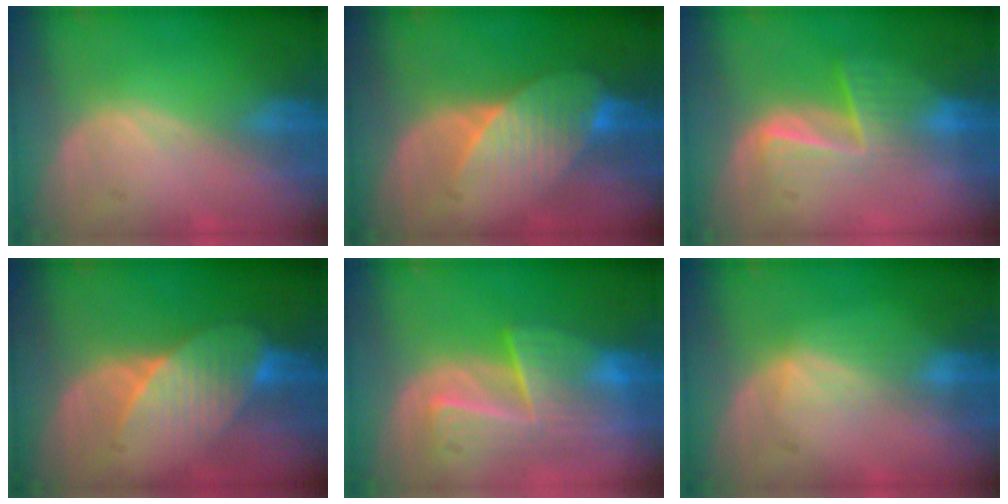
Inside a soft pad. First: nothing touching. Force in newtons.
{"total": 8.0, "press": 7.2, "slide": 3.4}
{"total": 6.7, "press": 5.5, "slide": 3.8}
{"total": 7.6, "press": 6.9, "slide": 3.1}
{"total": 8.1, "press": 7.9, "slide": 1.9}
{"total": 2.7, "press": 2.7, "slide": 0.4}